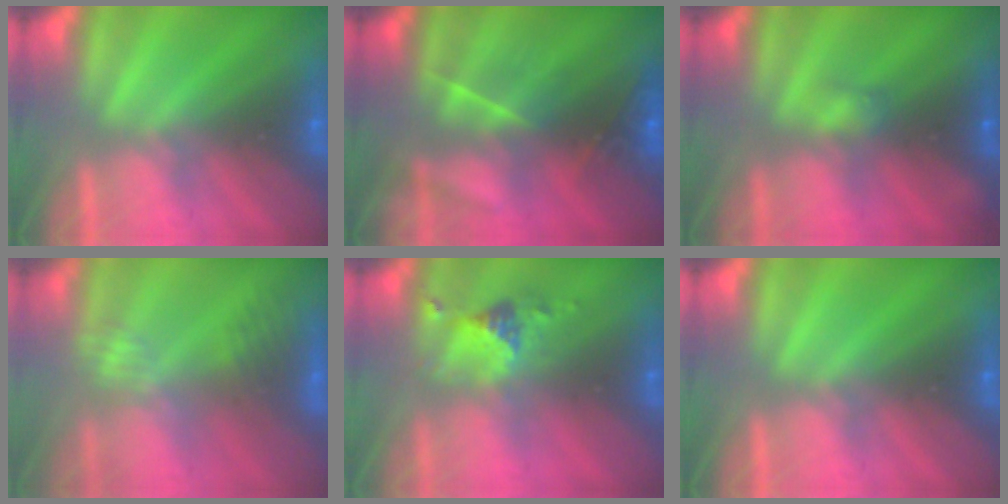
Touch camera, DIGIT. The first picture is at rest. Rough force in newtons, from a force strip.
{"total": 2.8}
{"total": 1.8}
{"total": 2.9}
{"total": 2.5}
{"total": 0.0}